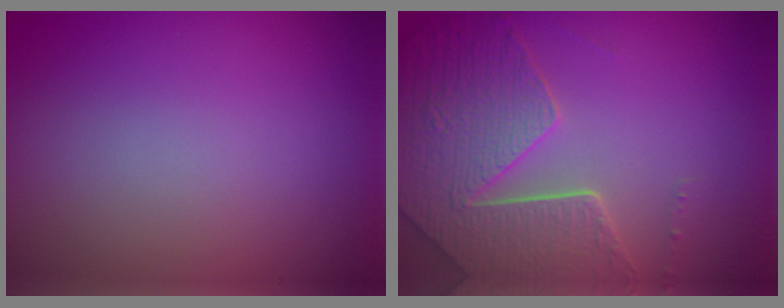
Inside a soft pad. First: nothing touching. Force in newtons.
{"total": 7.5, "press": 5.6, "slide": 5.0}